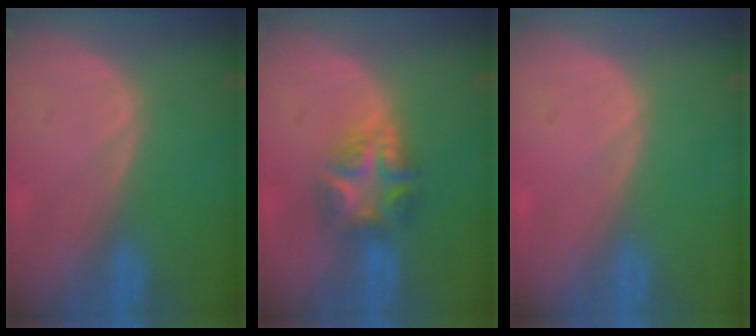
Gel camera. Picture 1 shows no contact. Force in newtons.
{"total": 6.5, "press": 6.1, "slide": 2.3}
{"total": 0.0}